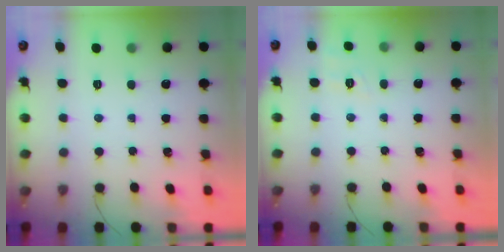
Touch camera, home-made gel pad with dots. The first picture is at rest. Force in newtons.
{"total": 8.0, "press": 7.8, "slide": 2.0}